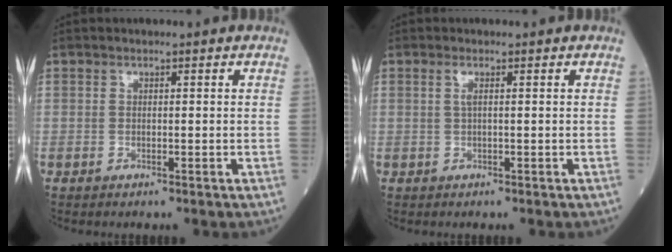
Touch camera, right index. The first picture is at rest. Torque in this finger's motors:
{"motor_torque": [0.11, 0.17, 0.11, 0.04]}